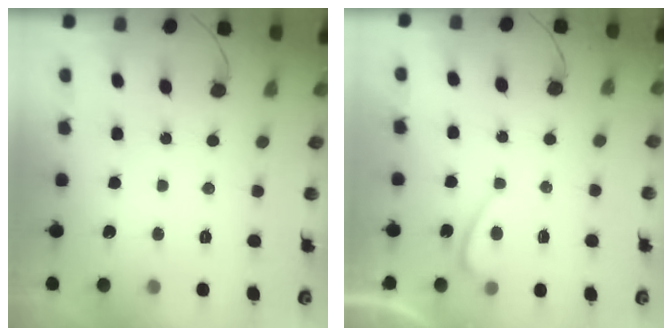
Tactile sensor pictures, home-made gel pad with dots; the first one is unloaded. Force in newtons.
{"total": 2.3, "press": 2.2, "slide": 0.8}